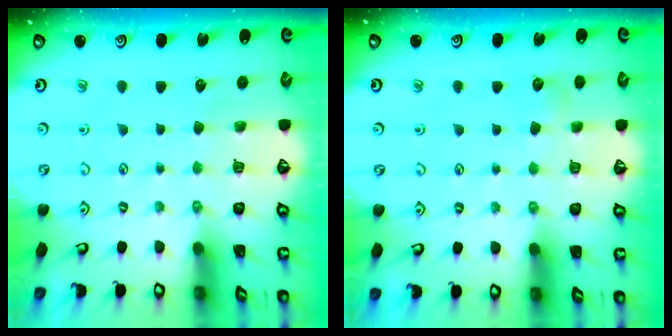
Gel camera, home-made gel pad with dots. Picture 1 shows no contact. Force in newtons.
{"total": 4.9, "press": 4.8, "slide": 0.6}